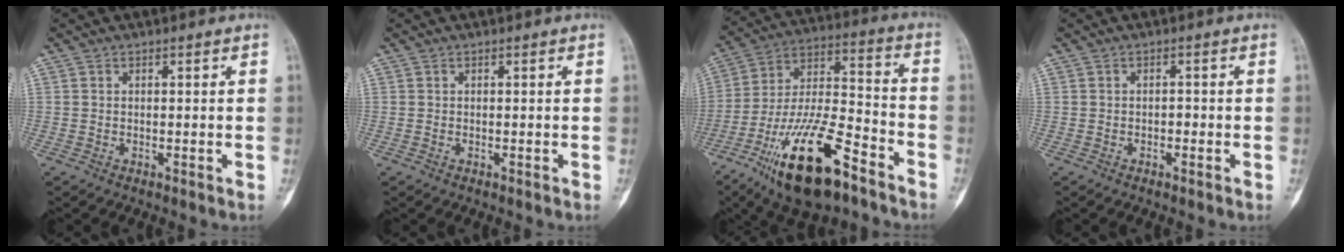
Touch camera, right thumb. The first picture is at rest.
{"total": 0.0}
{"total": 22.0, "force": [-13.0, 7.5, 16.1], "torque": [-0.313, 0.067, -0.230]}
{"total": 1.1, "force": [-0.4, 0.6, 0.7], "torque": [-0.006, 0.005, -0.010]}